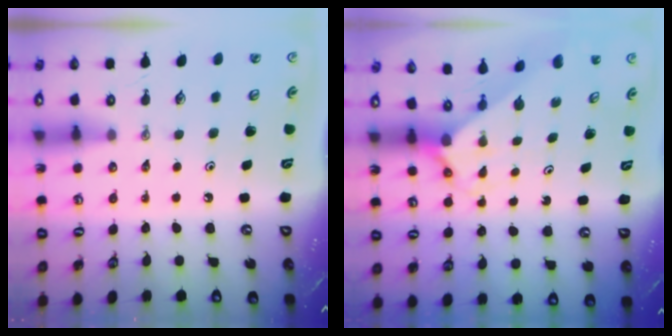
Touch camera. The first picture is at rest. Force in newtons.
{"total": 1.7, "press": 1.7, "slide": 0.1}